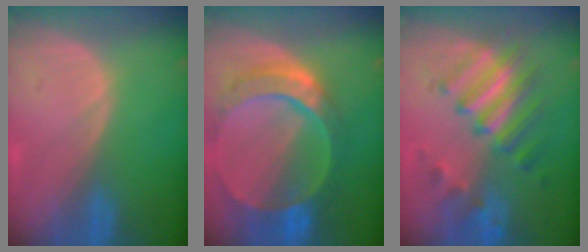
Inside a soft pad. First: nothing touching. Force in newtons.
{"total": 10.7, "press": 9.0, "slide": 5.7}
{"total": 7.9, "press": 7.8, "slide": 1.0}